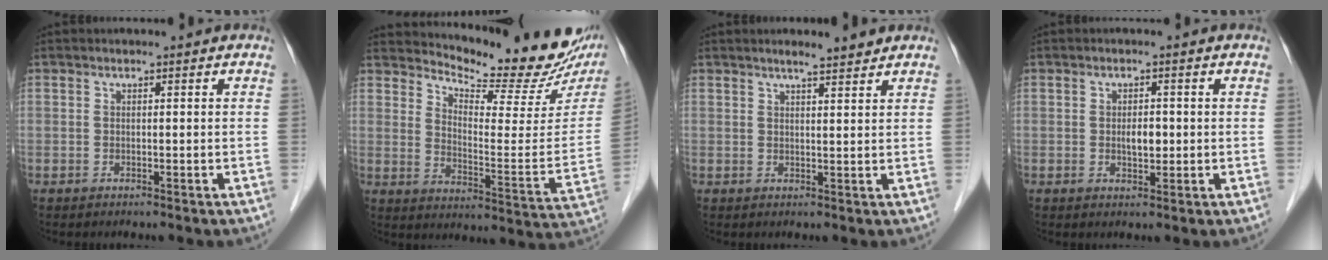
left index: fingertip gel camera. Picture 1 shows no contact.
{"total": 18.8, "force": [17.1, 3.6, 6.7], "torque": [-0.098, -0.071, 0.216]}
{"total": 3.7, "force": [3.1, 0.1, 1.9], "torque": [-0.034, 0.008, 0.050]}
{"total": 2.4, "force": [0.0, 1.2, 2.1], "torque": [-0.037, 0.001, 0.000]}